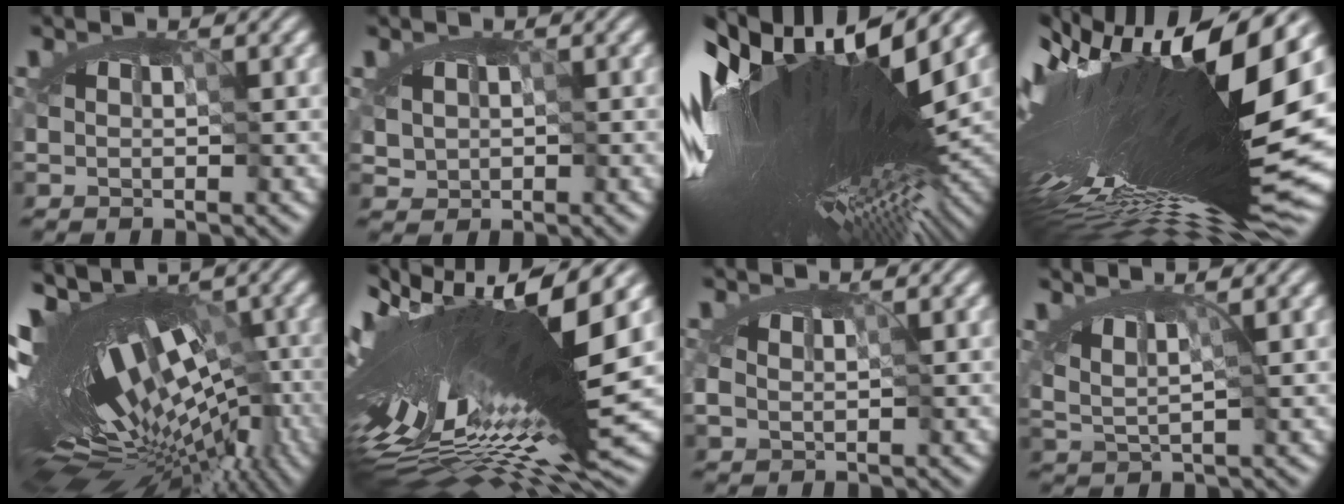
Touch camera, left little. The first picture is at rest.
{"total": 0.9, "force": [-0.8, 0.1, -0.4], "torque": [0.011, -0.003, -0.017]}
{"total": 17.7, "force": [2.0, 3.1, 17.3], "torque": [-0.279, -0.026, 0.050]}
{"total": 17.6, "force": [-1.1, 3.6, 17.2], "torque": [-0.290, -0.024, -0.016]}
{"total": 16.3, "force": [-3.3, 5.4, 15.0], "torque": [-0.211, -0.004, -0.061]}
{"total": 16.6, "force": [-0.3, 3.6, 16.2], "torque": [-0.285, -0.014, -0.014]}
{"total": 0.0}
{"total": 1.7, "force": [0.0, 0.6, 1.6], "torque": [-0.015, 0.002, -0.005]}